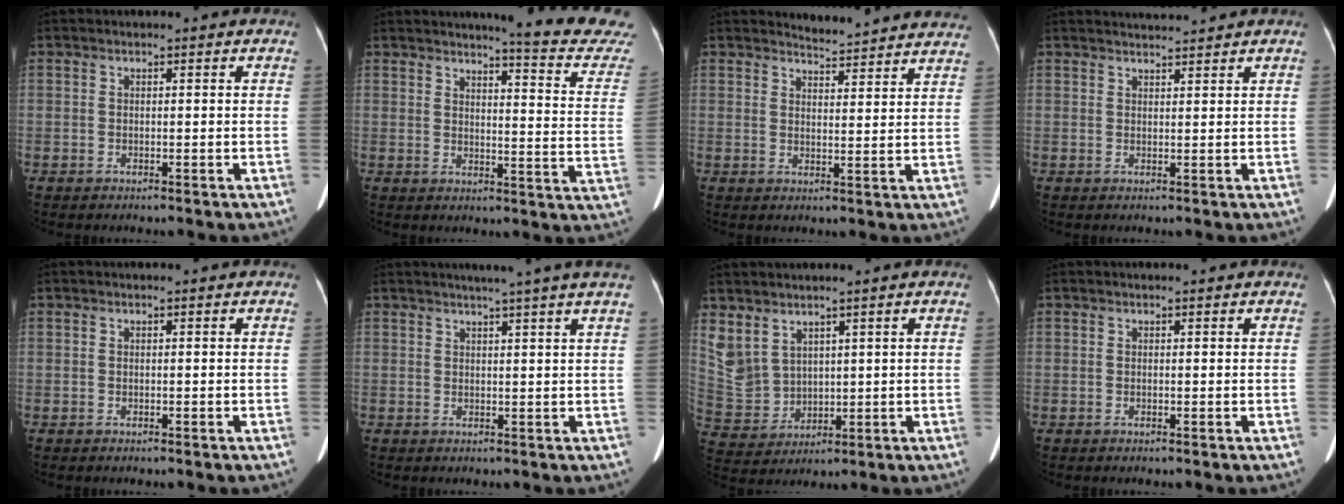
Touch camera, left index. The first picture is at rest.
{"total": 14.6, "force": [14.0, -1.2, 4.0], "torque": [-0.046, -0.118, 0.143]}
{"total": 12.0, "force": [11.9, 0.8, 1.9], "torque": [-0.013, -0.024, 0.126]}
{"total": 3.0, "force": [3.0, -0.5, 0.3], "torque": [-0.005, 0.014, 0.048]}
{"total": 0.0}
{"total": 6.8, "force": [5.5, -1.4, 3.7], "torque": [-0.046, 0.012, 0.054]}
{"total": 9.5, "force": [5.6, 6.9, 3.3], "torque": [-0.097, -0.001, 0.139]}
{"total": 0.6, "force": [0.6, 0.1, 0.2], "torque": [-0.008, 0.004, 0.004]}